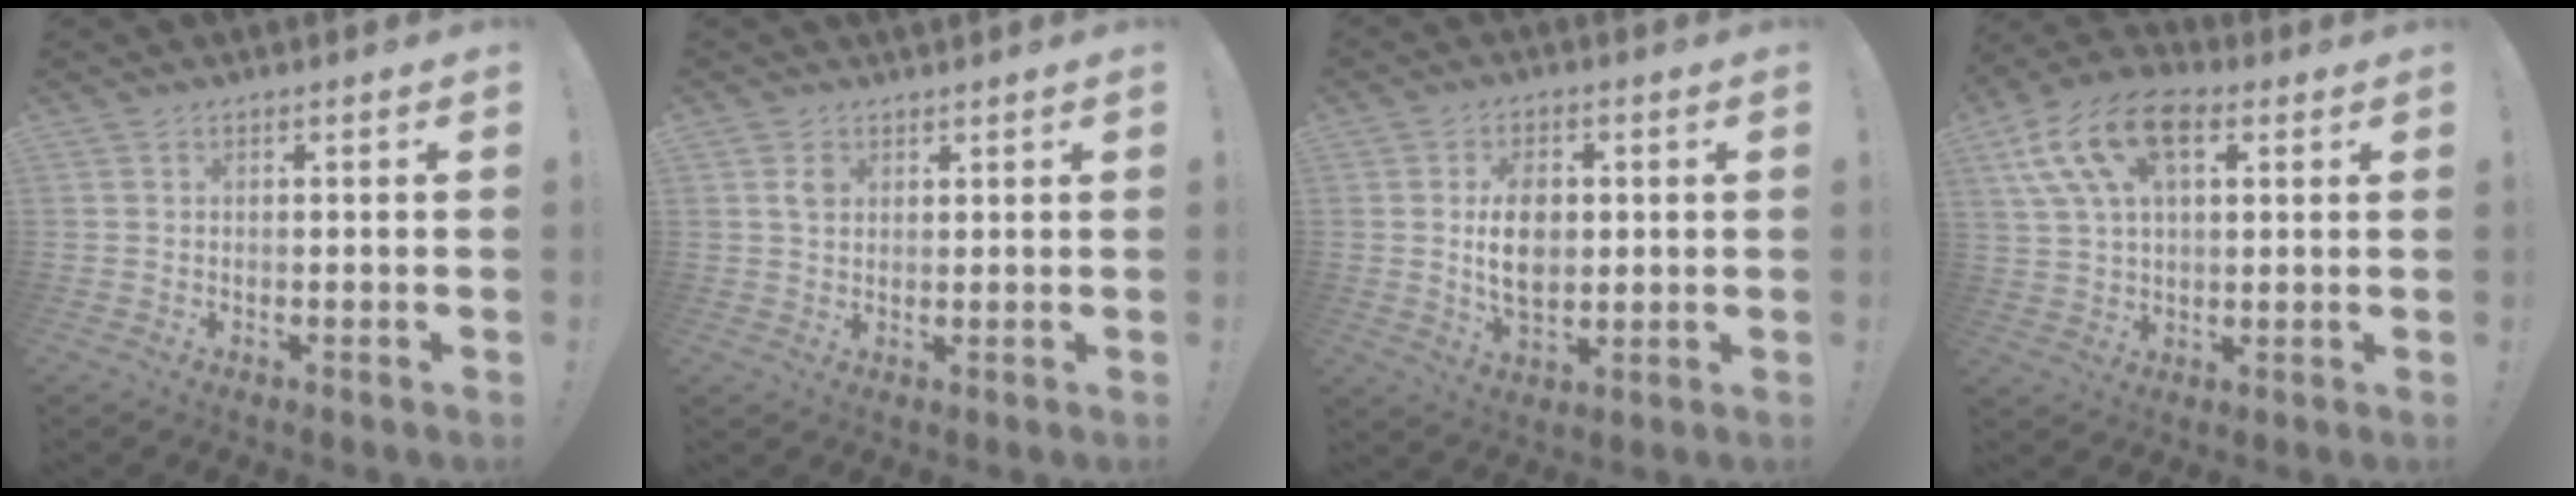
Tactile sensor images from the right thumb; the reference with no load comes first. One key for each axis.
{"total": 2.9, "fx": 1.9, "fy": 1.9, "fz": 1.1, "tx": -0.001, "ty": -0.013, "tz": 0.032}
{"total": 10.4, "fx": 0.9, "fy": 6.9, "fz": 7.8, "tx": -0.119, "ty": -0.006, "tz": 0.012}
{"total": 16.8, "fx": 6.8, "fy": 10.5, "fz": 11.2, "tx": -0.202, "ty": -0.018, "tz": 0.124}